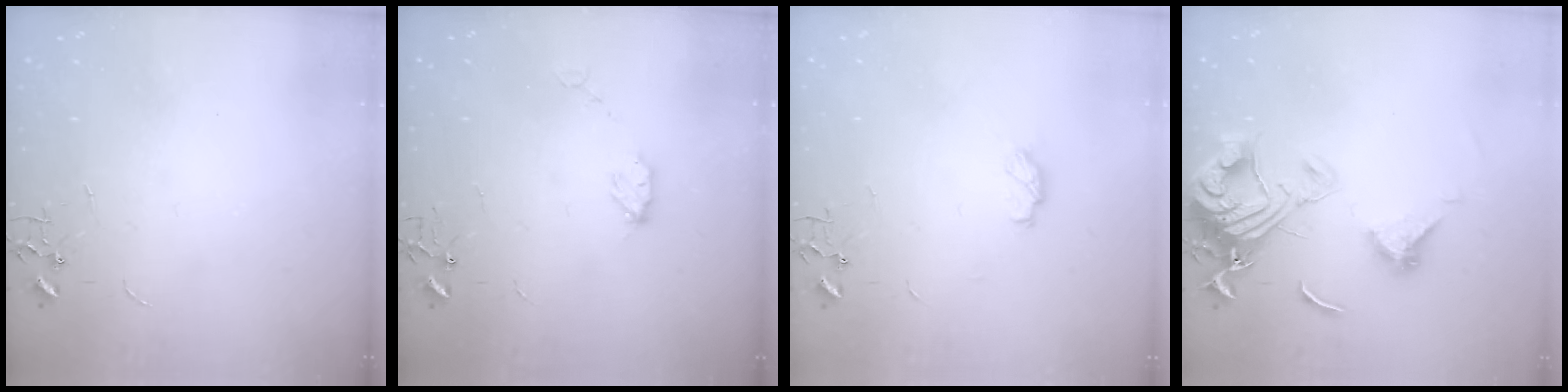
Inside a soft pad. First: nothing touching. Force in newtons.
{"total": 5.1, "press": 5.1, "slide": 0.5}
{"total": 5.2, "press": 5.2, "slide": 0.8}
{"total": 14.7, "press": 14.6, "slide": 1.5}